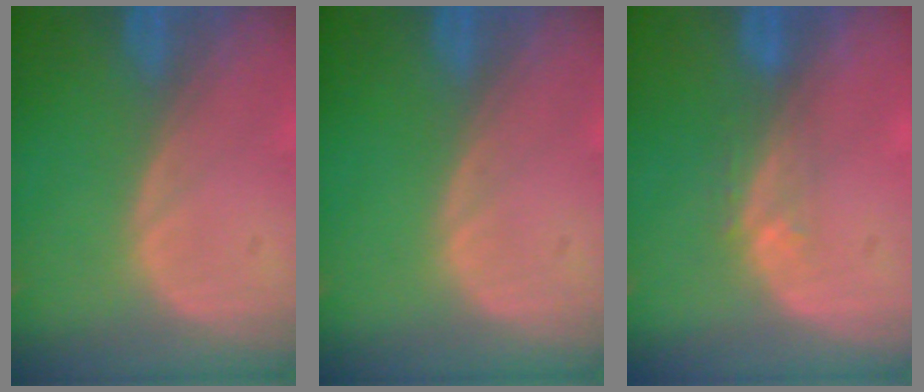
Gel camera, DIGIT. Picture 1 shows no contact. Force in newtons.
{"total": 0.0}
{"total": 2.8, "press": 2.1, "slide": 1.7}